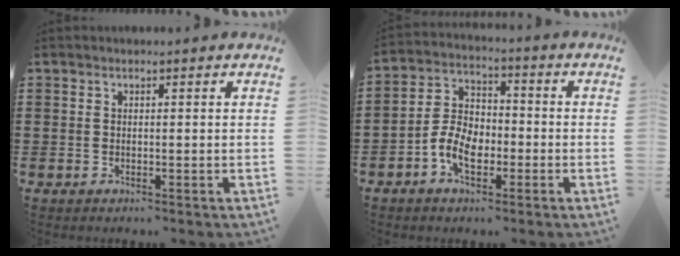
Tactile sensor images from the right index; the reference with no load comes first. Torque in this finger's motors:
{"motor_torque": [1.28, 0.85, 0.39, 0.14]}